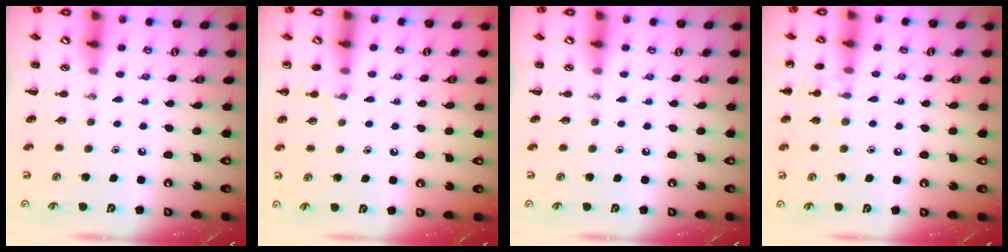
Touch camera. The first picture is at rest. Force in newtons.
{"total": 6.1, "press": 5.7, "slide": 2.2}
{"total": 0.0}
{"total": 7.0, "press": 6.7, "slide": 2.1}